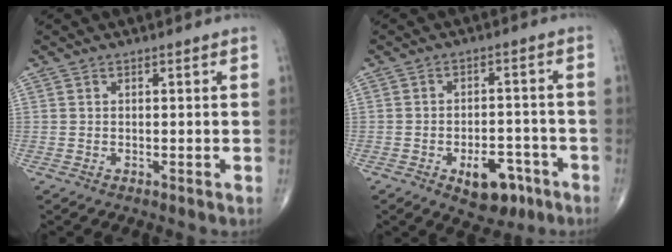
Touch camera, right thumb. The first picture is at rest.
{"total": 8.6, "force": [-4.3, 4.9, 5.7], "torque": [-0.055, 0.027, -0.055]}